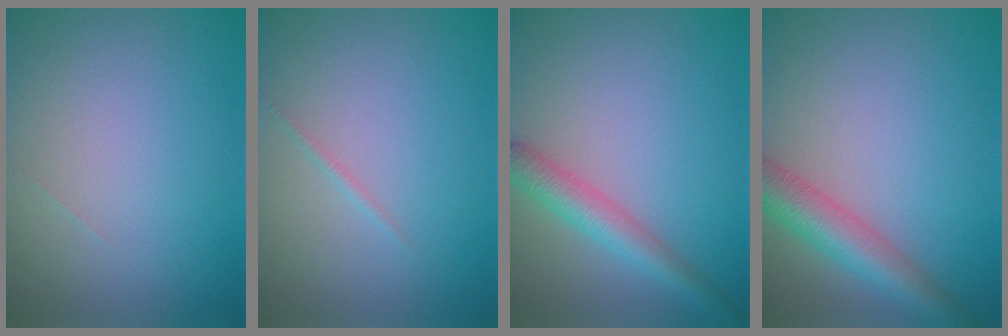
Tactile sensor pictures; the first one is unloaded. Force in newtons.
{"total": 0.6, "press": 0.6, "slide": 0.0}
{"total": 3.5, "press": 3.5, "slide": 0.1}
{"total": 5.0, "press": 5.0, "slide": 0.3}